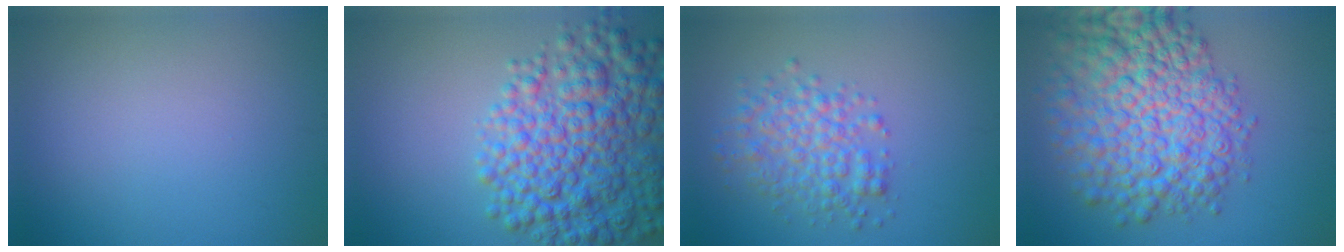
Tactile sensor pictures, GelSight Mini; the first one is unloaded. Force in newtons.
{"total": 9.6, "press": 9.6, "slide": 0.3}
{"total": 4.1, "press": 4.1, "slide": 0.1}
{"total": 10.9, "press": 10.9, "slide": 0.3}